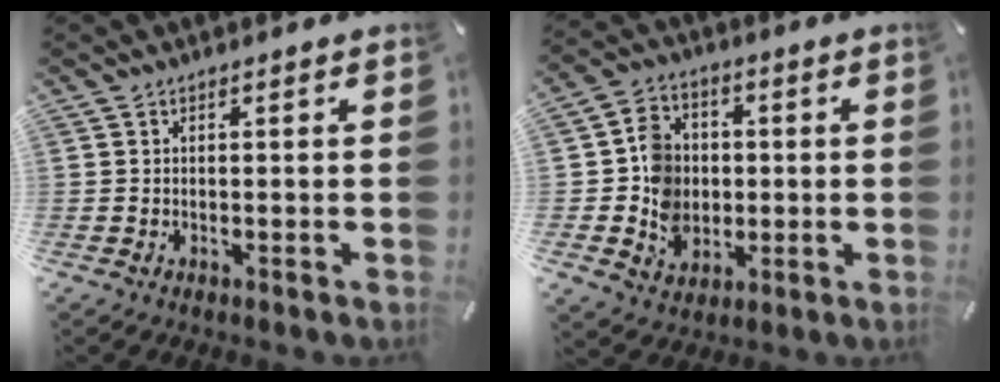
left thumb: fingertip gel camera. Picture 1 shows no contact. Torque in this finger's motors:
{"motor_torque": [0.27, 0.22, 0.04, 0.06, 0.07]}